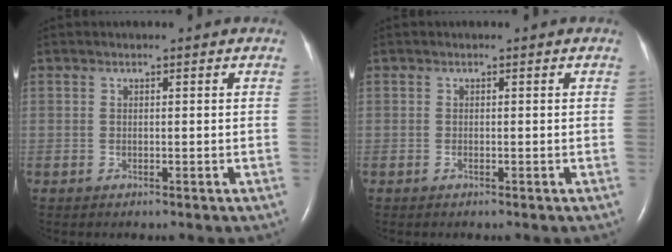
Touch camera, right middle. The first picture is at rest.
{"total": 0.0}